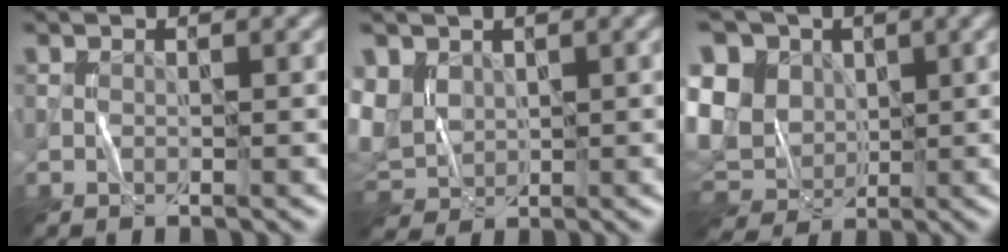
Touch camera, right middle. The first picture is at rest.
{"total": 4.7, "force": [1.4, 3.8, 2.4], "torque": [-0.063, 0.001, 0.025]}
{"total": 12.4, "force": [2.8, 10.1, 6.6], "torque": [-0.159, 0.025, 0.033]}